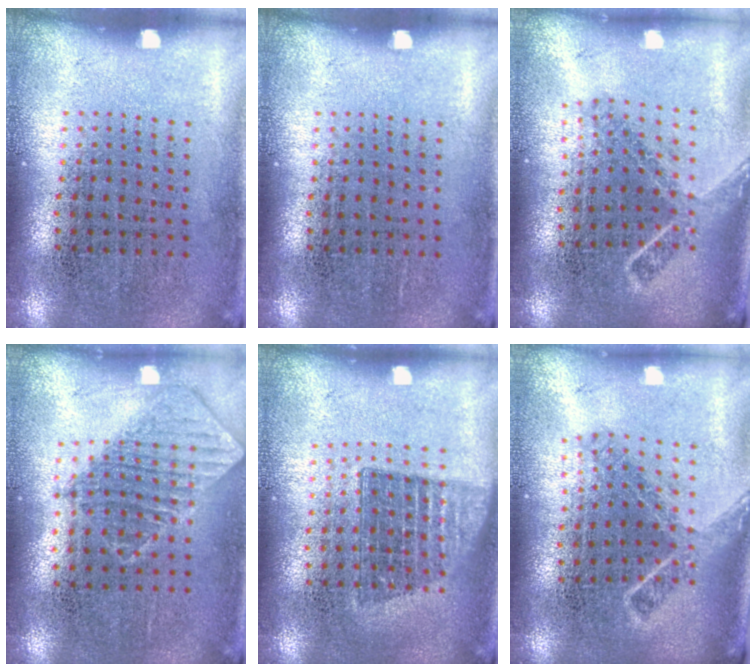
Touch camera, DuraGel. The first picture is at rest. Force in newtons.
{"total": 0.0}
{"total": 1.8, "press": 1.4, "slide": 1.2}
{"total": 0.8, "press": 0.8, "slide": 0.0}
{"total": 1.4, "press": 1.2, "slide": 0.8}
{"total": 1.8, "press": 1.3, "slide": 1.3}